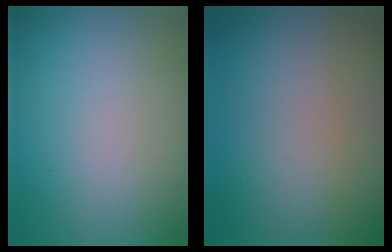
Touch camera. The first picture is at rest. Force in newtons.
{"total": 0.0}